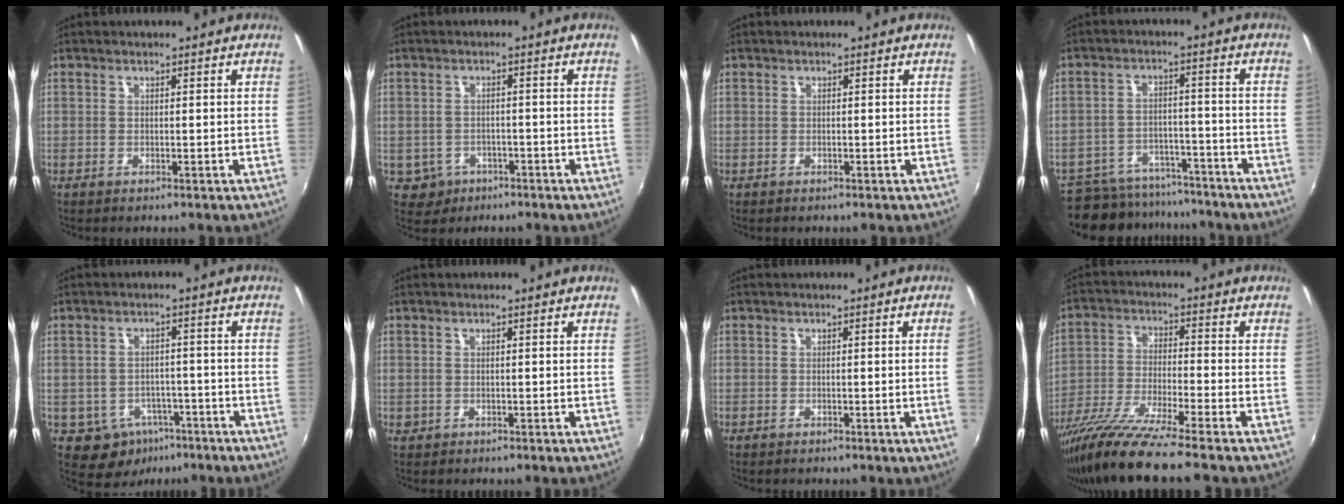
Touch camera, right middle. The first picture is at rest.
{"total": 4.8, "force": [-2.2, 4.2, 1.0], "torque": [-0.034, 0.002, -0.026]}
{"total": 0.0}
{"total": 15.7, "force": [-13.5, 6.6, 4.7], "torque": [-0.122, 0.009, -0.187]}
{"total": 7.5, "force": [-4.2, 5.9, 2.0], "torque": [-0.048, 0.010, -0.041]}
{"total": 0.6, "force": [-0.1, 0.6, 0.1], "torque": [0.000, -0.002, -0.002]}
{"total": 1.6, "force": [-0.2, -0.9, 1.3], "torque": [-0.013, -0.014, -0.001]}
{"total": 14.1, "force": [-11.6, -0.9, 8.0], "torque": [-0.163, -0.038, -0.215]}